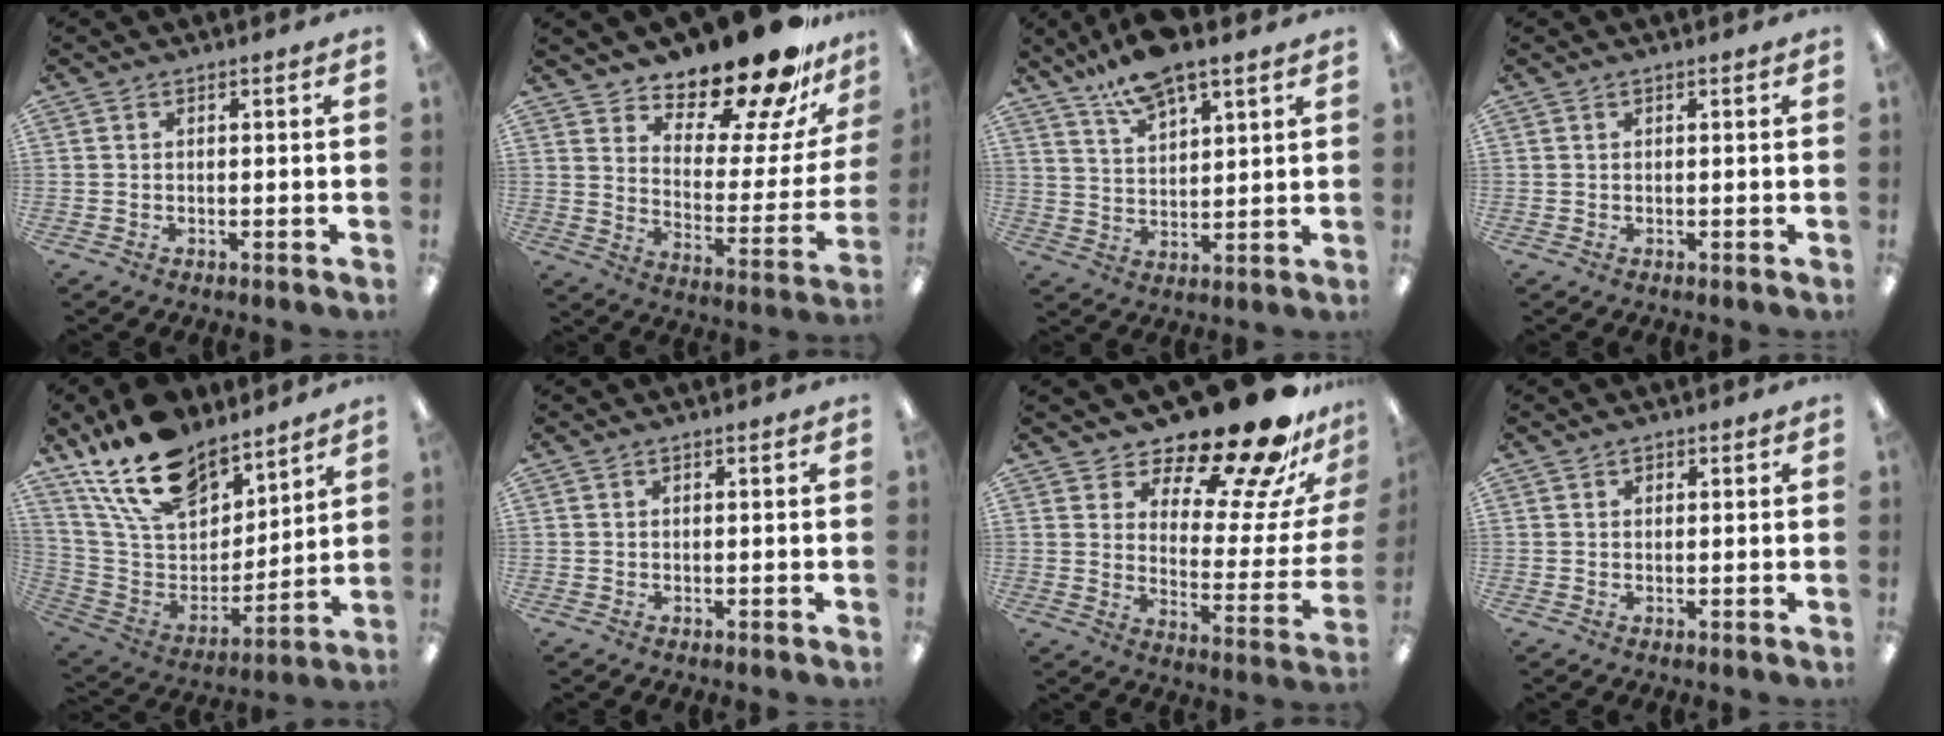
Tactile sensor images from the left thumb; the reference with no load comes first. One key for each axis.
{"total": 20.3, "fx": 17.4, "fy": 5.6, "fz": 8.8, "tx": -0.112, "ty": -0.138, "tz": 0.284}
{"total": 10.6, "fx": 8.4, "fy": 3.1, "fz": 5.6, "tx": -0.112, "ty": -0.034, "tz": 0.154}
{"total": 0.0}
{"total": 20.6, "fx": 15.2, "fy": 10.4, "fz": 9.3, "tx": -0.187, "ty": -0.084, "tz": 0.278}
{"total": 0.0}
{"total": 22.4, "fx": 17.8, "fy": 6.1, "fz": 12.2, "tx": -0.164, "ty": -0.135, "tz": 0.283}
{"total": 0.9, "fx": 0.7, "fy": 0.5, "fz": 0.3, "tx": 0.003, "ty": -0.001, "tz": 0.010}